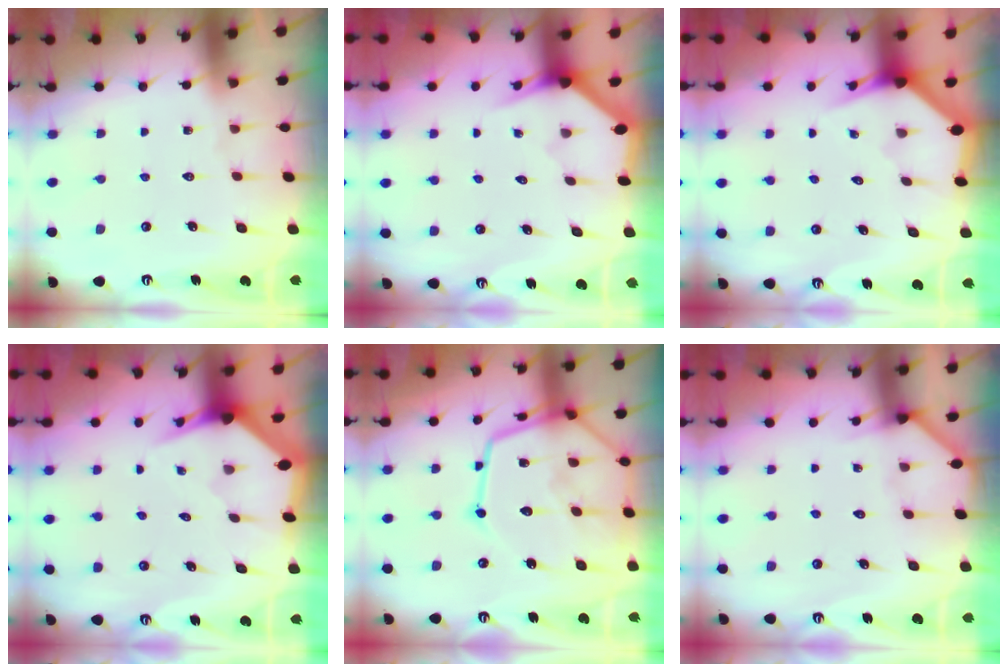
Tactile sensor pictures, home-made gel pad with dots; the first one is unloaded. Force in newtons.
{"total": 3.2, "press": 3.2, "slide": 0.1}
{"total": 2.9, "press": 2.9, "slide": 0.2}
{"total": 3.6, "press": 3.6, "slide": 0.2}
{"total": 19.1, "press": 19.1, "slide": 1.8}
{"total": 2.6, "press": 2.6, "slide": 0.1}